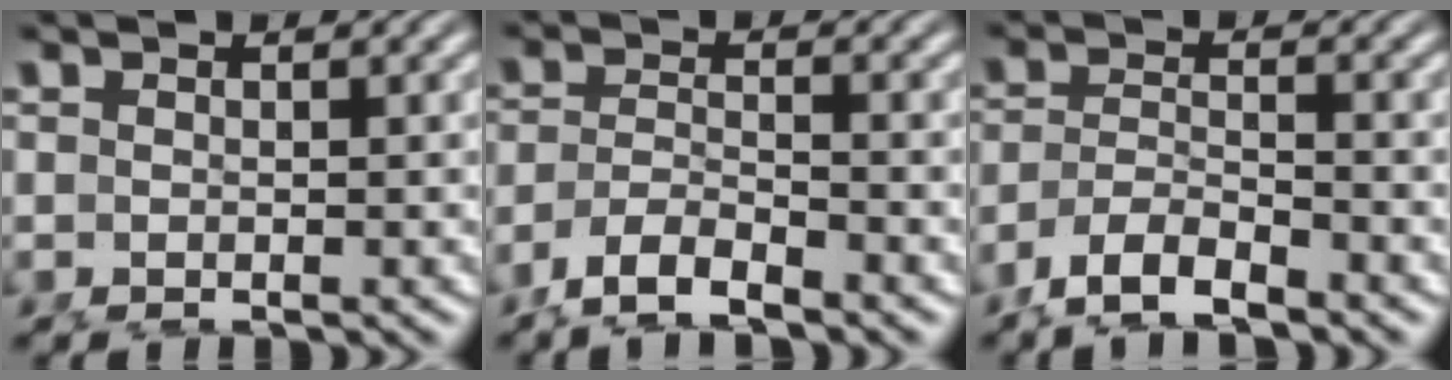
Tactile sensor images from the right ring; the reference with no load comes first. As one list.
[{"total": 3.5, "force": [-2.7, 1.5, 1.7], "torque": [-0.046, -0.021, -0.041]}, {"total": 3.9, "force": [-2.9, 2.0, 1.8], "torque": [-0.051, -0.023, -0.043]}]